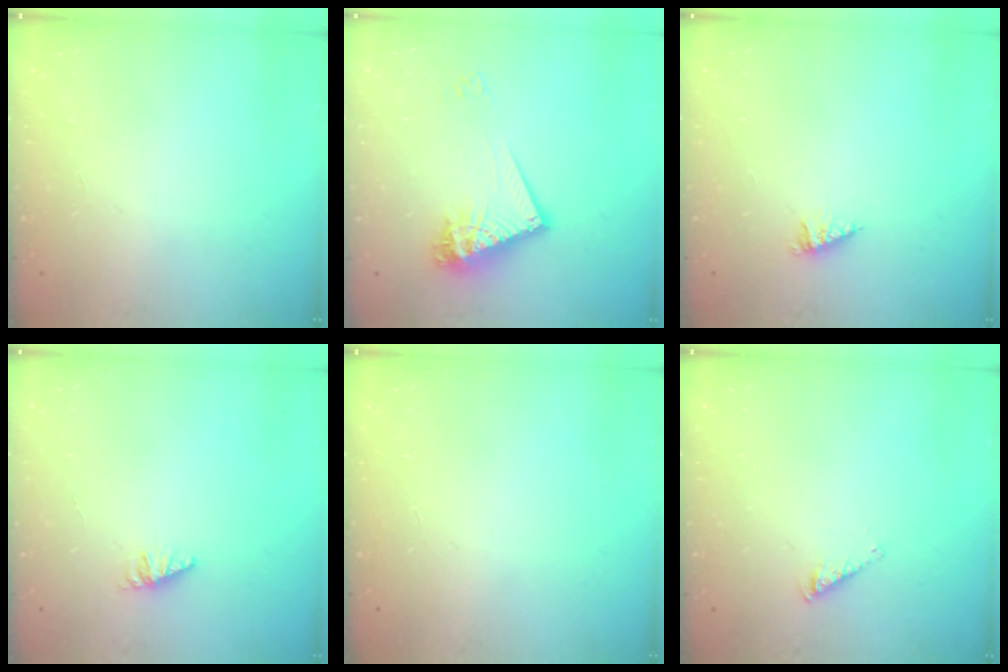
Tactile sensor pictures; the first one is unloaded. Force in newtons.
{"total": 13.7, "press": 13.6, "slide": 1.3}
{"total": 1.4, "press": 1.4, "slide": 0.2}
{"total": 1.3, "press": 1.2, "slide": 0.2}
{"total": 0.0}
{"total": 2.7, "press": 2.6, "slide": 0.3}